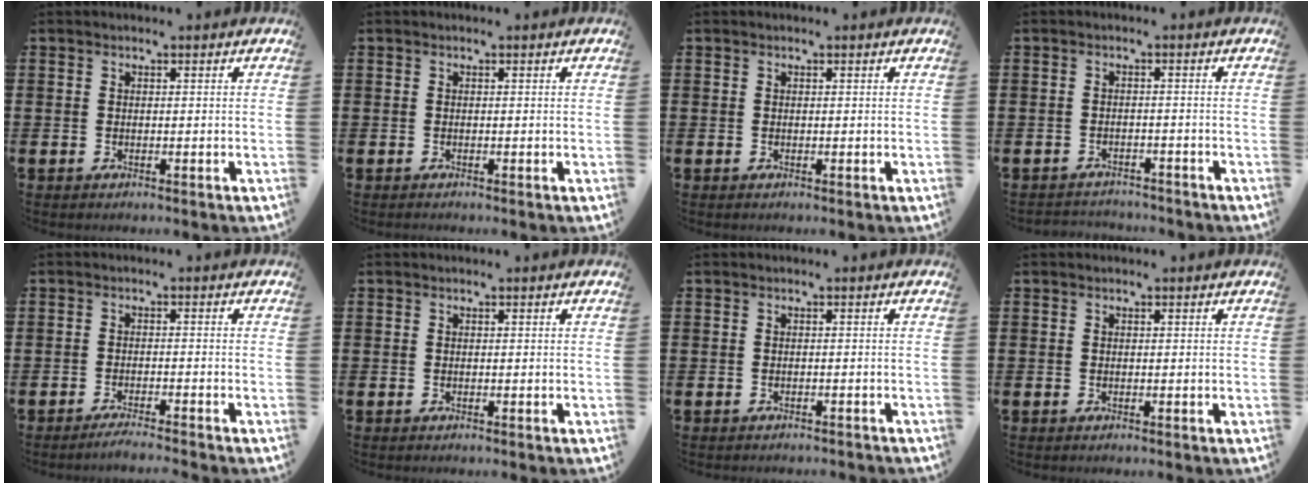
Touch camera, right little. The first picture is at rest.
{"total": 0.0}
{"total": 0.0}
{"total": 1.8, "force": [-1.7, 0.2, -0.3], "torque": [-0.001, 0.003, -0.040]}
{"total": 1.6, "force": [-1.4, -0.1, 0.8], "torque": [-0.011, 0.003, -0.028]}
{"total": 0.0}
{"total": 0.5, "force": [-0.5, 0.0, 0.0], "torque": [-0.001, -0.002, -0.011]}
{"total": 0.0}